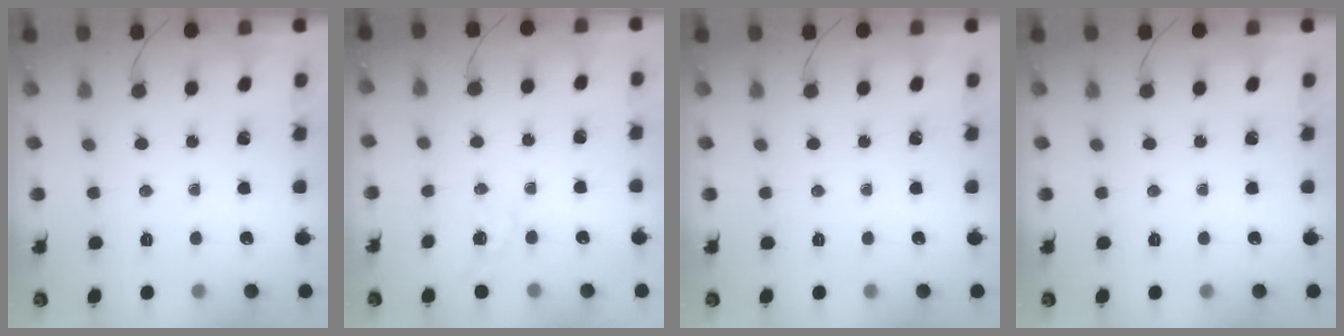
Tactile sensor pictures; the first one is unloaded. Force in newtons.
{"total": 2.1, "press": 1.7, "slide": 1.1}
{"total": 0.0}
{"total": 0.0}